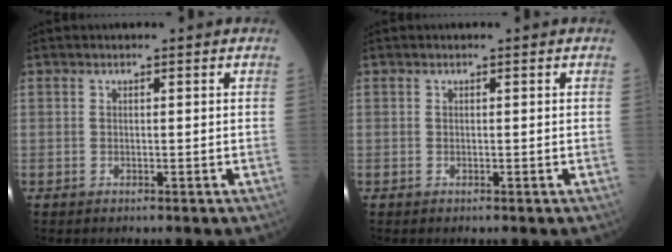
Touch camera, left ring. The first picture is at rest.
{"total": 0.0}